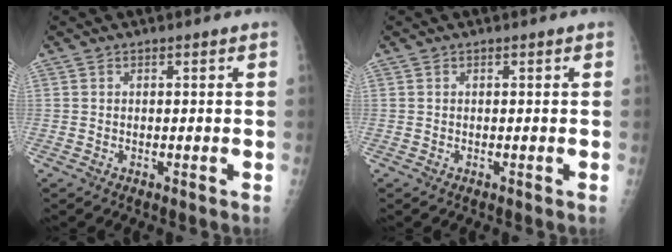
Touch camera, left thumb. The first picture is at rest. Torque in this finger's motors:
{"motor_torque": [-0.04, -0.01, -0.06, 0.01, 0.00]}